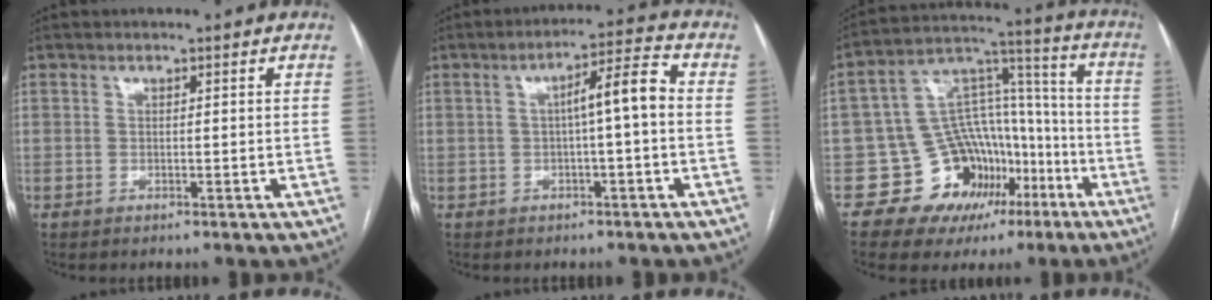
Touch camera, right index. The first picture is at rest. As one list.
[{"total": 6.1, "force": [-0.1, 0.4, 6.1], "torque": [-0.093, 0.019, -0.002]}, {"total": 14.9, "force": [-7.2, 11.4, 6.3], "torque": [-0.089, 0.079, -0.102]}]